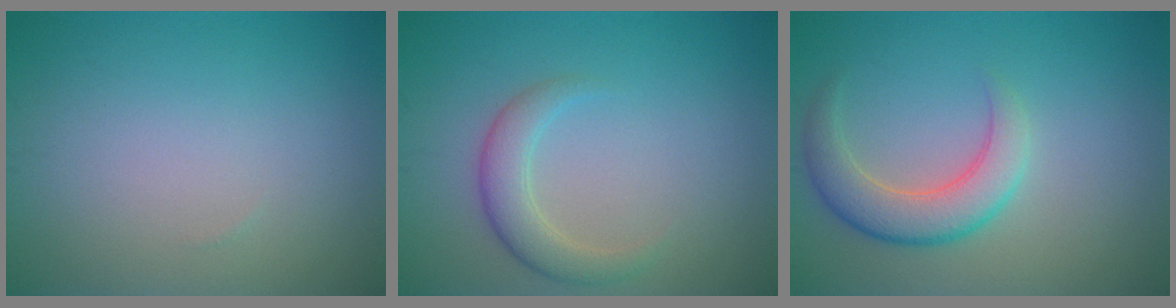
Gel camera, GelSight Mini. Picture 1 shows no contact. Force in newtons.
{"total": 2.9, "press": 2.9, "slide": 0.2}
{"total": 4.4, "press": 4.4, "slide": 0.3}